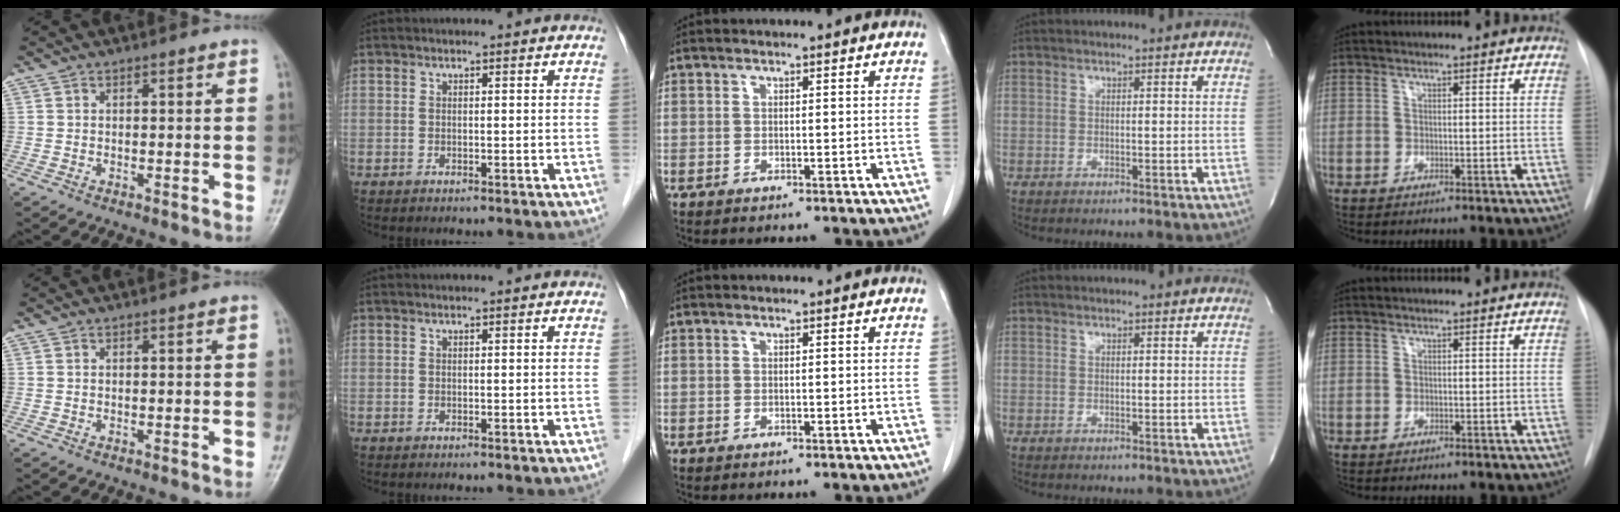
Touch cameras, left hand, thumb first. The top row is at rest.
{}